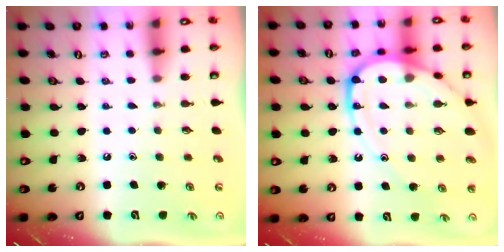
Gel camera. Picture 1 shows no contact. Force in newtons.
{"total": 15.1, "press": 15.0, "slide": 1.5}